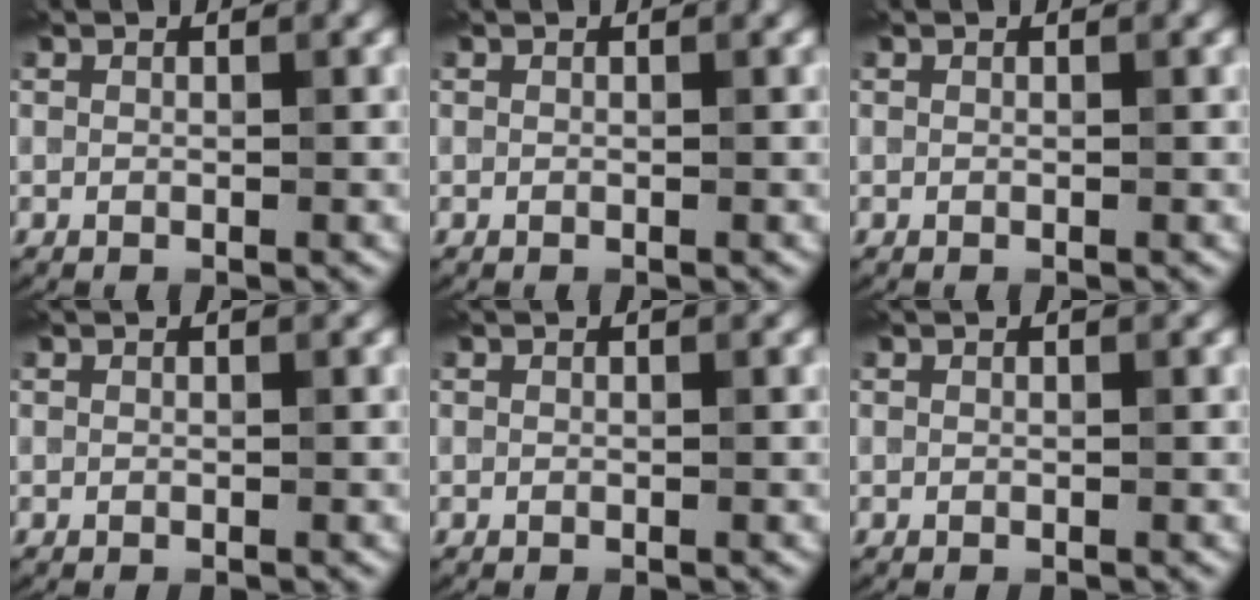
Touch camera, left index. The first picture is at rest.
{"total": 0.0}
{"total": 0.0}
{"total": 0.0}
{"total": 0.0}
{"total": 0.0}